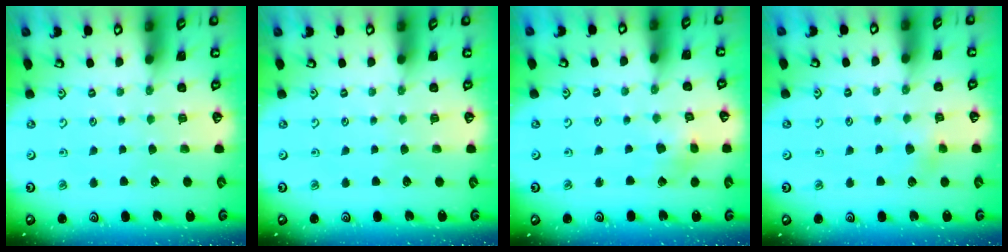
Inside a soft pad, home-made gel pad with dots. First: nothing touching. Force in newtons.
{"total": 0.0}
{"total": 3.5, "press": 3.5, "slide": 0.4}
{"total": 4.3, "press": 4.3, "slide": 0.5}